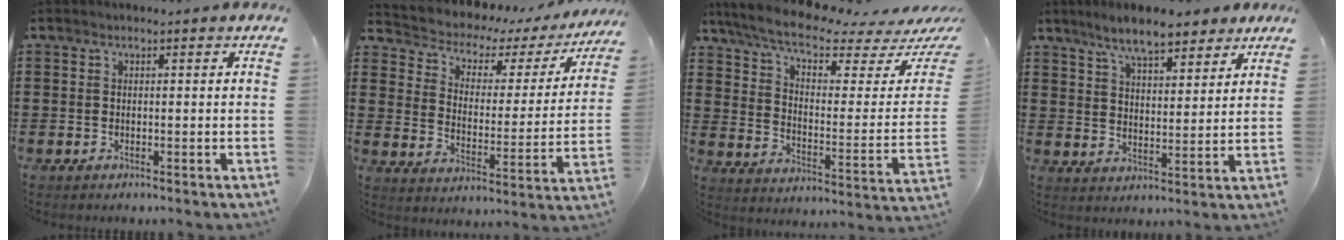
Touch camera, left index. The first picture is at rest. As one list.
[{"total": 3.6, "force": [2.8, 2.0, 1.1], "torque": [-0.045, -0.028, 0.037]}, {"total": 8.5, "force": [6.6, 1.8, 4.9], "torque": [-0.116, -0.046, 0.113]}, {"total": 7.4, "force": [6.3, 1.7, 3.5], "torque": [-0.088, -0.008, 0.116]}]